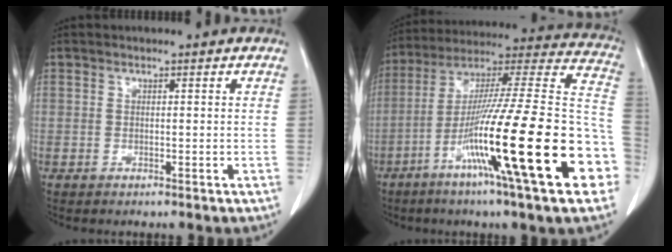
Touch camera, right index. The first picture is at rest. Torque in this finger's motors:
{"motor_torque": [1.32, -0.58, 0.88, 0.21]}